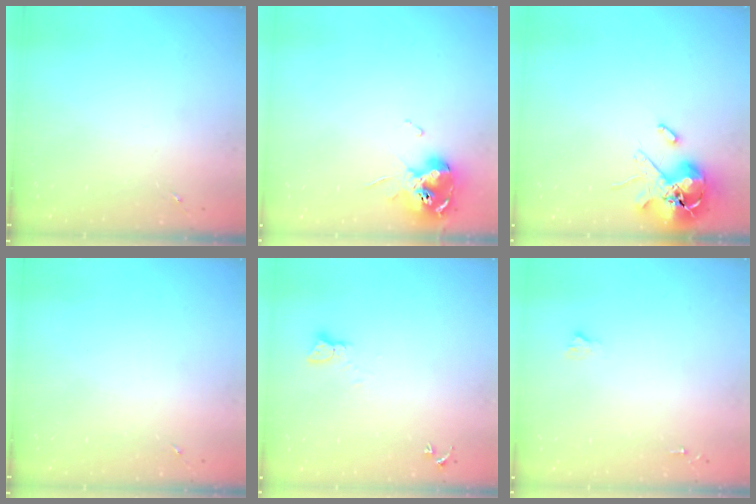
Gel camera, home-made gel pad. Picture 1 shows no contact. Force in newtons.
{"total": 11.0, "press": 10.9, "slide": 1.3}
{"total": 13.0, "press": 12.8, "slide": 2.1}
{"total": 0.0}
{"total": 2.3, "press": 2.3, "slide": 0.2}
{"total": 1.9, "press": 1.9, "slide": 0.2}